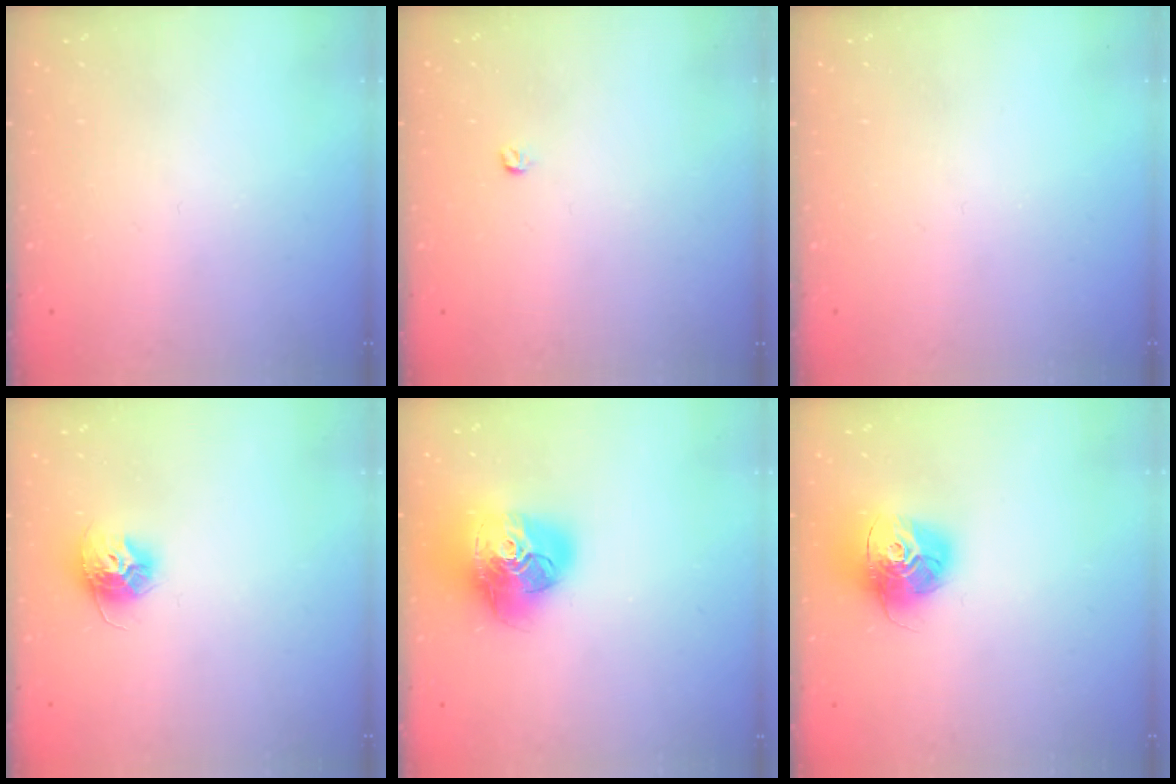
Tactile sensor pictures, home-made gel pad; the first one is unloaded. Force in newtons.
{"total": 3.0, "press": 2.9, "slide": 0.4}
{"total": 0.0}
{"total": 10.4, "press": 10.4, "slide": 0.5}
{"total": 21.4, "press": 21.3, "slide": 2.3}
{"total": 16.1, "press": 16.0, "slide": 1.5}